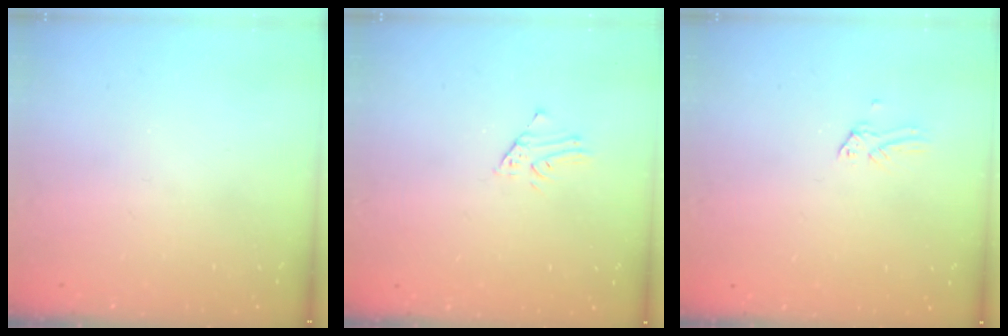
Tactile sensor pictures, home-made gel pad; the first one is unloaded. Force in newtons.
{"total": 1.7, "press": 1.7, "slide": 0.2}
{"total": 0.0}